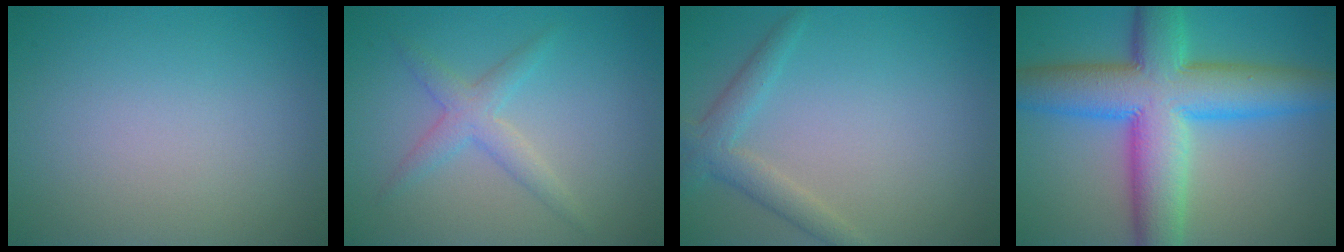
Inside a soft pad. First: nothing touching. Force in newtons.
{"total": 2.5, "press": 2.5, "slide": 0.1}
{"total": 2.6, "press": 2.5, "slide": 0.1}
{"total": 11.8, "press": 11.8, "slide": 0.1}